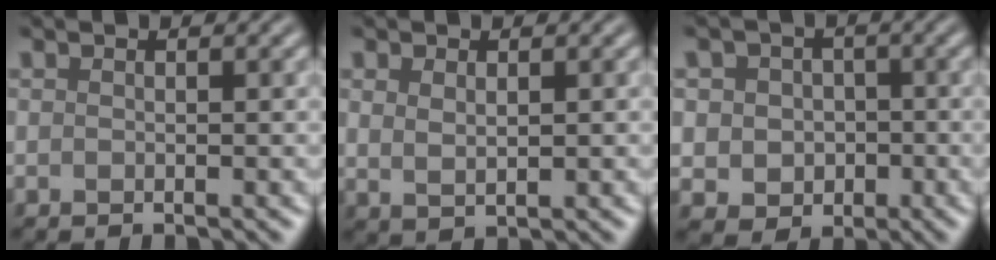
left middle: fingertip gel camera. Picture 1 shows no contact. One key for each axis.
{"total": 1.6, "fx": 0.6, "fy": 0.9, "fz": 1.3, "tx": -0.026, "ty": -0.004, "tz": 0.017}
{"total": 4.3, "fx": 0.0, "fy": 3.9, "fz": 1.8, "tx": -0.022, "ty": 0.010, "tz": -0.017}